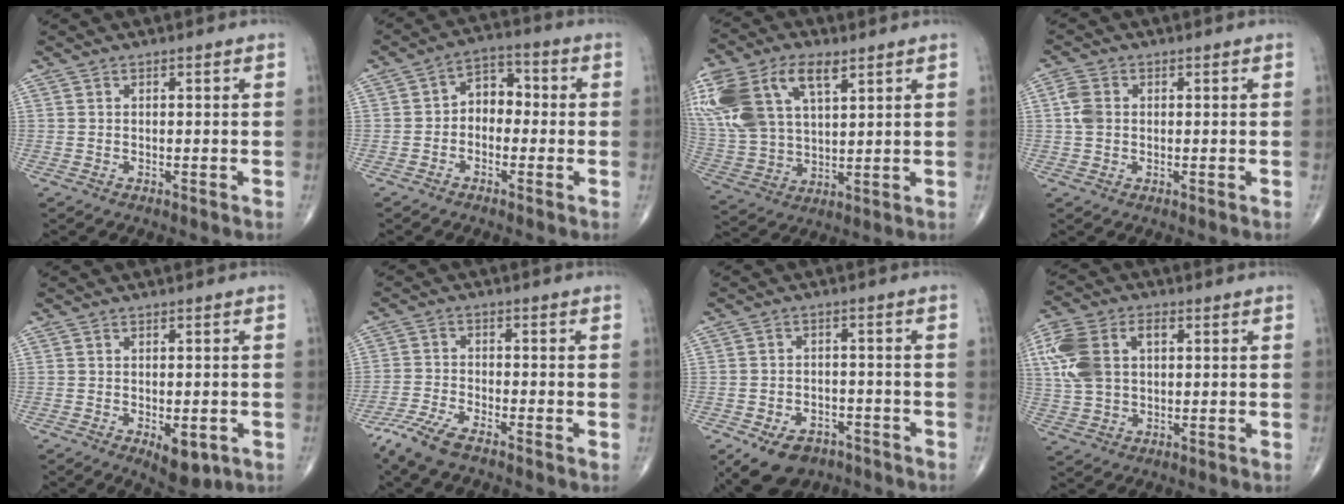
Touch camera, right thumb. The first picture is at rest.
{"total": 6.4, "force": [-0.7, 4.7, 4.3], "torque": [-0.037, 0.030, -0.028]}
{"total": 21.9, "force": [9.5, 12.3, 15.5], "torque": [-0.351, 0.009, 0.183]}
{"total": 3.8, "force": [0.3, 2.9, 2.5], "torque": [-0.053, 0.007, 0.002]}
{"total": 5.8, "force": [-1.9, 2.9, 4.7], "torque": [-0.055, -0.005, -0.017]}
{"total": 6.5, "force": [-4.9, 1.6, 3.9], "torque": [-0.102, 0.004, -0.104]}
{"total": 9.9, "force": [-6.2, 6.4, 4.2], "torque": [-0.056, 0.035, -0.089]}
{"total": 13.1, "force": [2.6, 8.6, 9.5], "torque": [-0.205, 0.019, 0.049]}